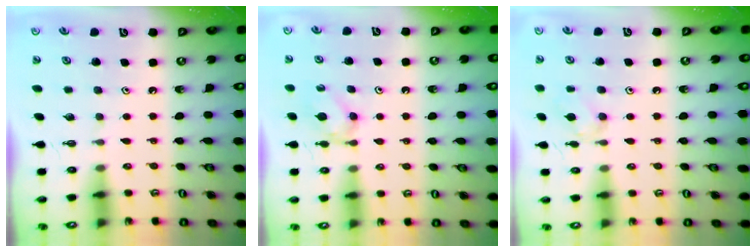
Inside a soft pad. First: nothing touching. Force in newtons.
{"total": 4.0, "press": 4.0, "slide": 0.6}
{"total": 6.2, "press": 6.1, "slide": 0.9}